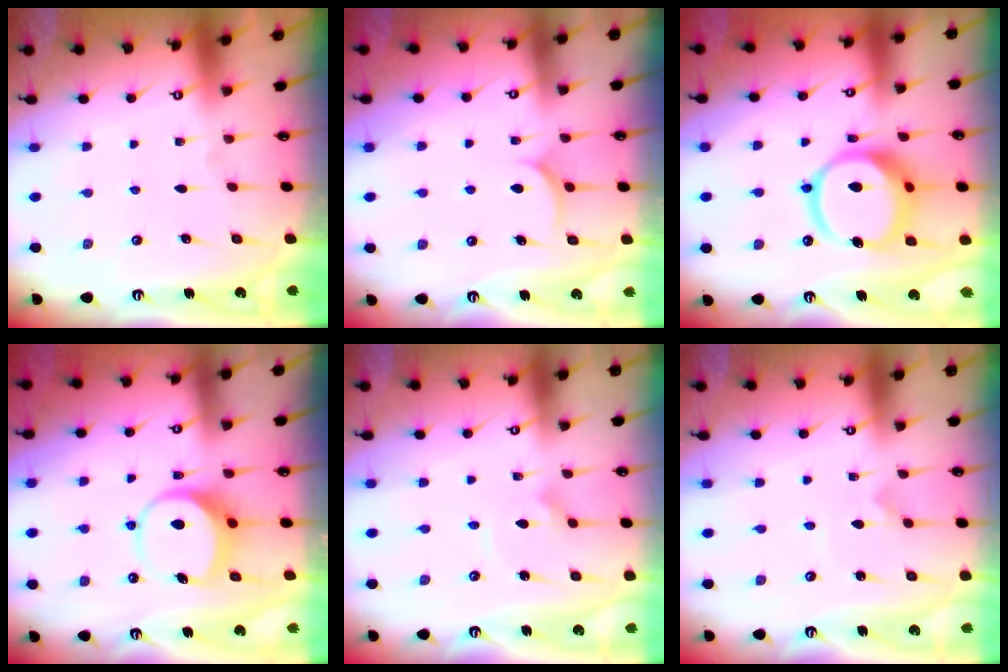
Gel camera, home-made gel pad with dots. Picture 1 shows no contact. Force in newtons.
{"total": 7.2, "press": 7.2, "slide": 0.2}
{"total": 15.7, "press": 15.6, "slide": 1.8}
{"total": 8.7, "press": 8.6, "slide": 1.4}
{"total": 2.6, "press": 2.6, "slide": 0.3}
{"total": 2.9, "press": 2.9, "slide": 0.1}